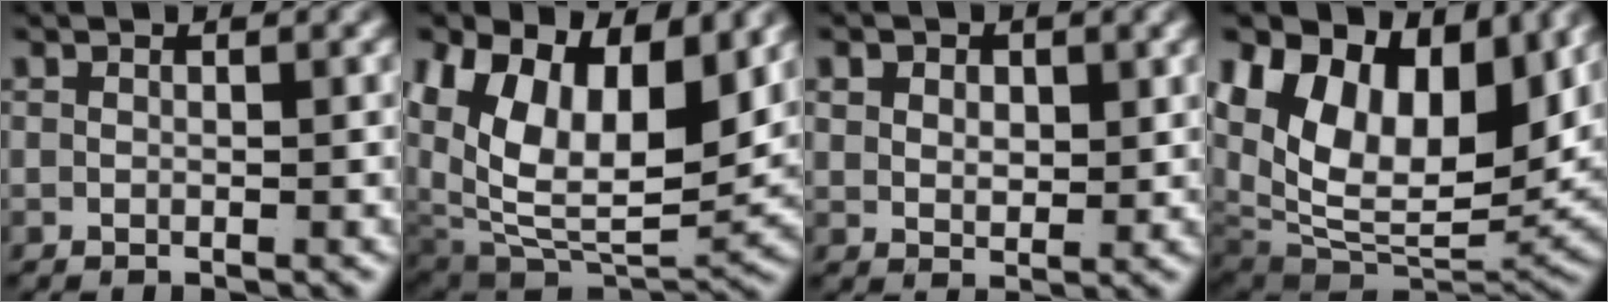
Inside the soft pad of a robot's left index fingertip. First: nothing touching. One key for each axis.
{"total": 13.2, "fx": 1.0, "fy": 8.7, "fz": 9.8, "tx": -0.188, "ty": -0.049, "tz": 0.042}
{"total": 2.5, "fx": 1.0, "fy": 1.6, "fz": 1.6, "tx": -0.032, "ty": -0.020, "tz": 0.032}
{"total": 18.3, "fx": 1.5, "fy": 12.7, "fz": 13.1, "tx": -0.245, "ty": -0.046, "tz": 0.040}